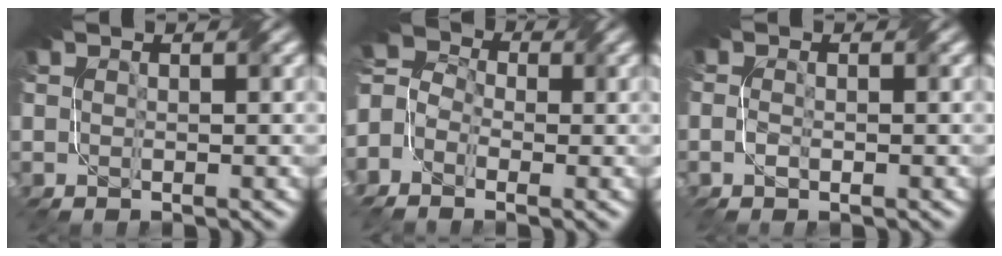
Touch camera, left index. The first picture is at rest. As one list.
[{"total": 5.1, "force": [-2.4, 3.6, 2.7], "torque": [-0.058, 0.004, -0.050]}, {"total": 1.1, "force": [-0.5, 0.6, 0.8], "torque": [-0.023, 0.001, -0.008]}]